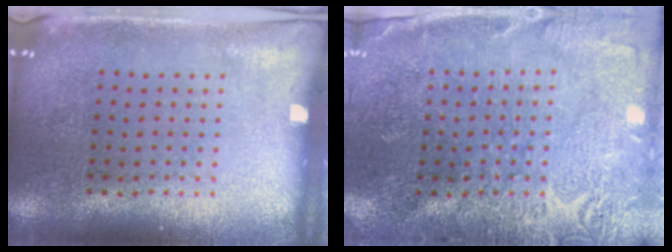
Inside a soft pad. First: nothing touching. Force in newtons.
{"total": 2.8, "press": 2.8, "slide": 0.3}